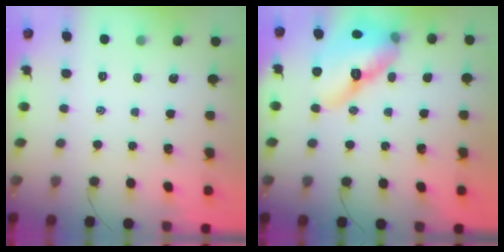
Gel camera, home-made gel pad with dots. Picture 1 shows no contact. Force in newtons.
{"total": 16.7, "press": 16.0, "slide": 4.9}